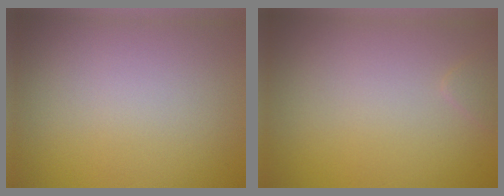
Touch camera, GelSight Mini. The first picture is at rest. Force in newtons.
{"total": 0.7, "press": 0.7, "slide": 0.0}